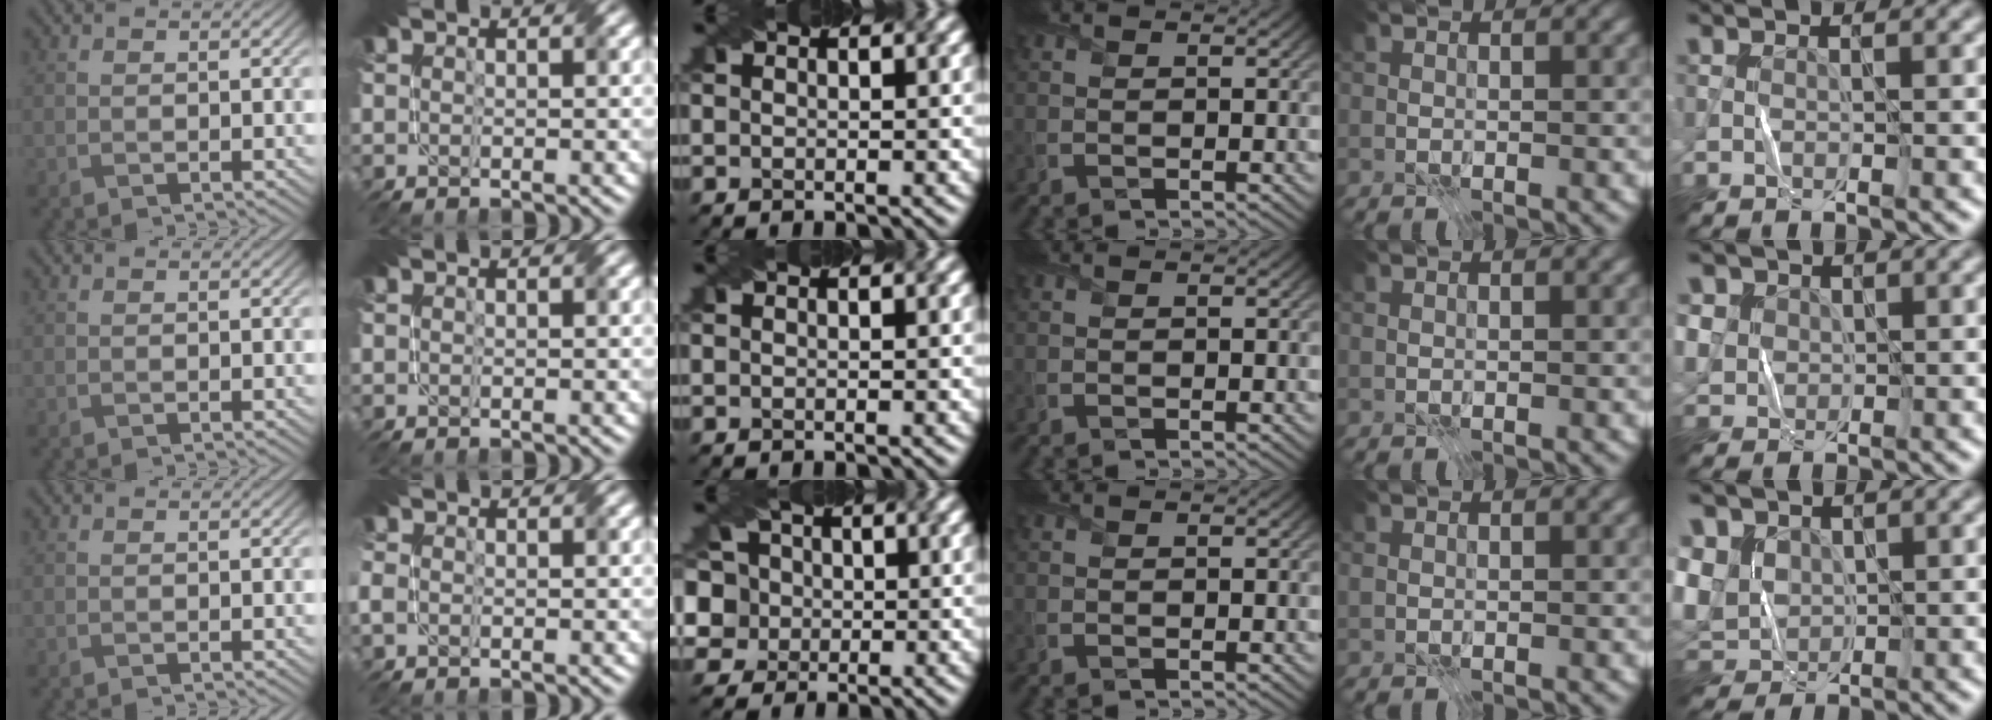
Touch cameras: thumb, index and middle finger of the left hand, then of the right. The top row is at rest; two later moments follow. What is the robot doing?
{"motion": "fold", "object": "paper"}